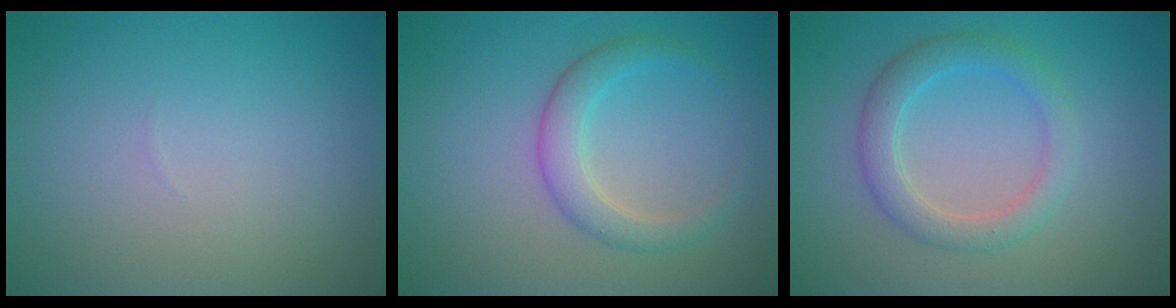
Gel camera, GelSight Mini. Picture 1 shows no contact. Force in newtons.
{"total": 2.7, "press": 2.7, "slide": 0.1}
{"total": 3.1, "press": 3.1, "slide": 0.1}